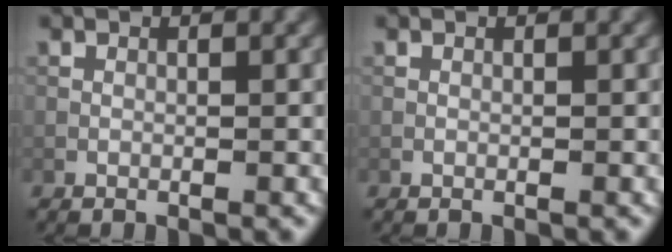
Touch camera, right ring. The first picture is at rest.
{"total": 0.0}